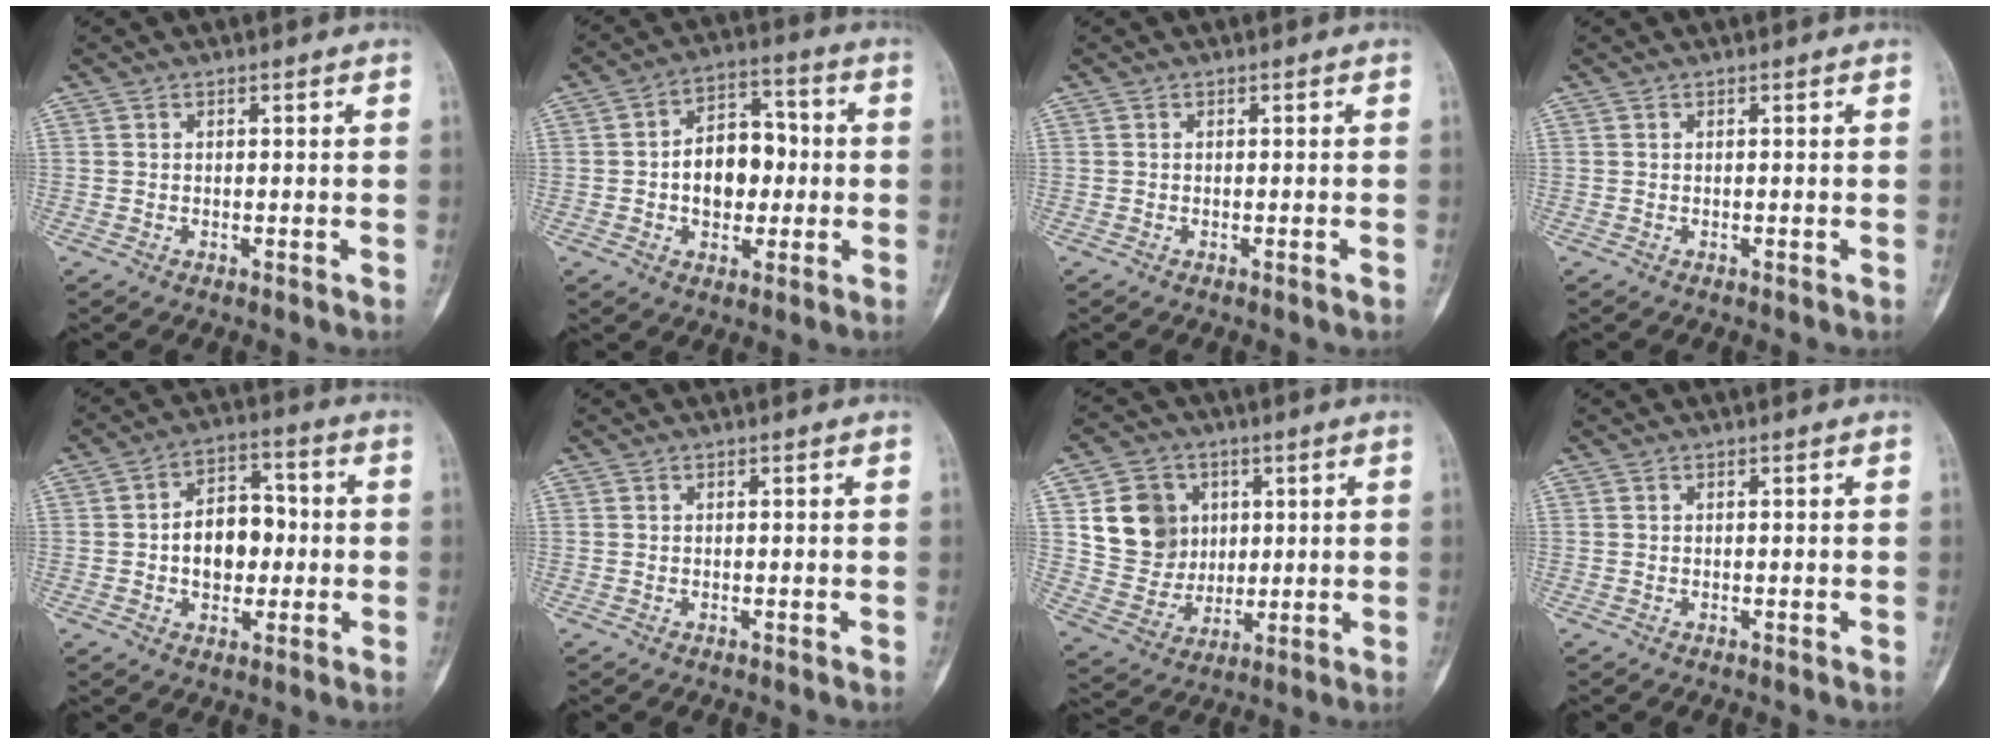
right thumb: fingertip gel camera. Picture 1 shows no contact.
{"total": 11.5, "force": [-0.6, 8.0, 8.3], "torque": [-0.089, 0.029, -0.014]}
{"total": 0.6, "force": [-0.4, -0.1, 0.4], "torque": [-0.007, -0.001, -0.005]}
{"total": 0.0}
{"total": 10.5, "force": [-0.5, 7.4, 7.5], "torque": [-0.080, 0.025, -0.013]}
{"total": 0.0}
{"total": 13.0, "force": [3.4, 11.3, 5.4], "torque": [-0.056, -0.008, 0.074]}
{"total": 0.0}